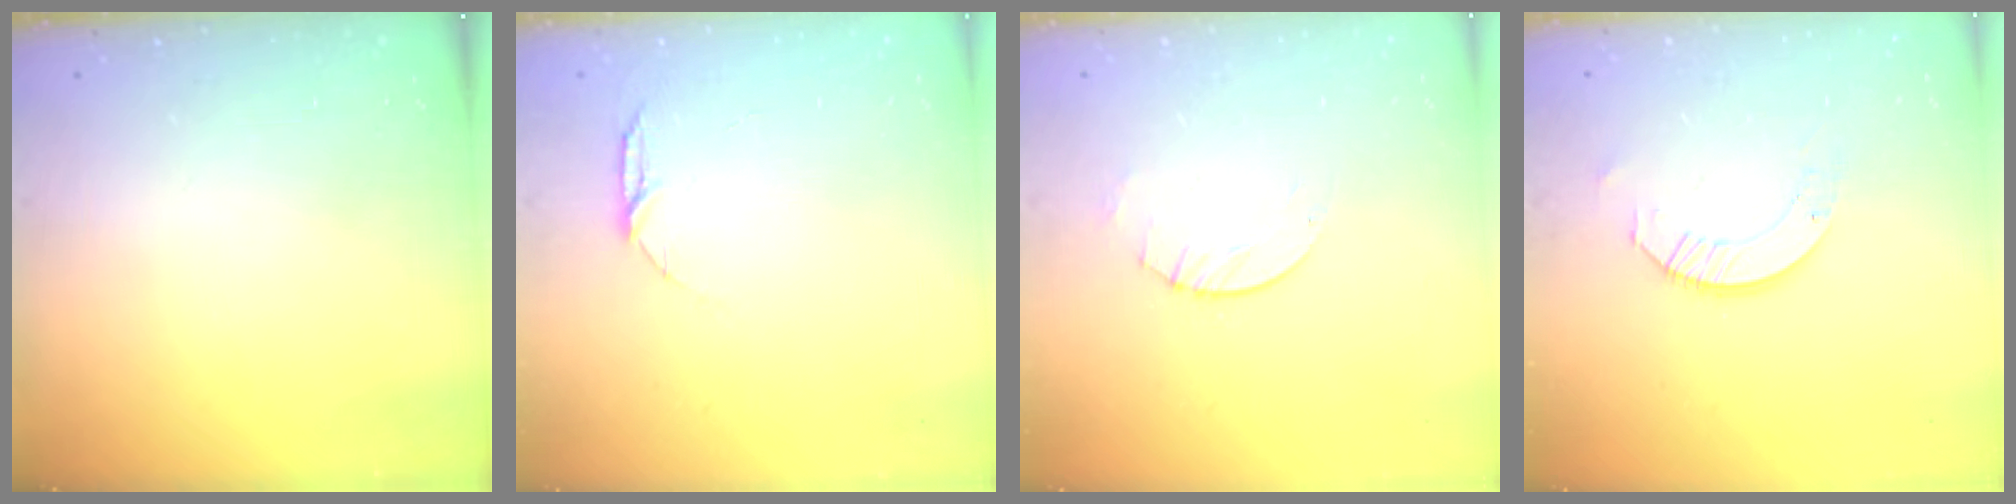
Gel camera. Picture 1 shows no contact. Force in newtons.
{"total": 4.8, "press": 4.8, "slide": 0.6}
{"total": 2.8, "press": 2.8, "slide": 0.4}
{"total": 5.7, "press": 5.7, "slide": 0.3}